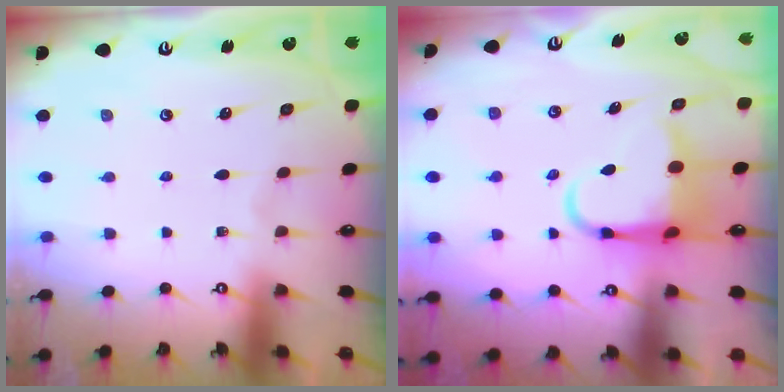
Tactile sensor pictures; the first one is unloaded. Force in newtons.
{"total": 7.5, "press": 7.3, "slide": 1.7}